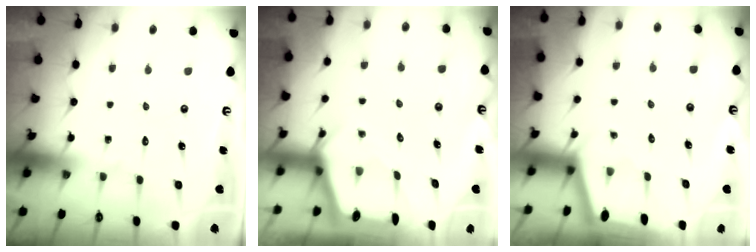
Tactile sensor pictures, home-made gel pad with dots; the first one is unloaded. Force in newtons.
{"total": 2.5, "press": 2.4, "slide": 0.3}
{"total": 1.8, "press": 1.8, "slide": 0.3}